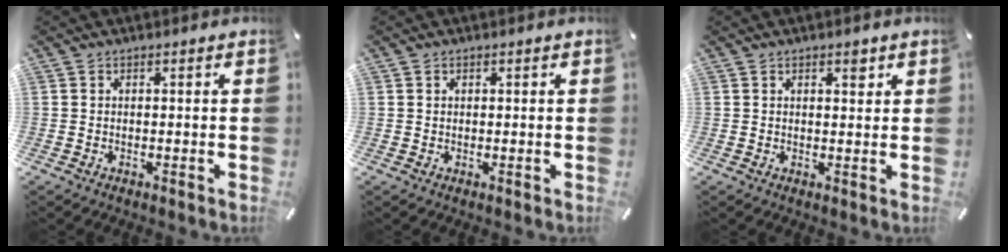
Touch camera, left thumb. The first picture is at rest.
{"total": 0.6, "force": [0.3, 0.6, 0.0], "torque": [0.000, 0.002, 0.006]}
{"total": 2.2, "force": [1.3, 1.2, 1.3], "torque": [-0.011, -0.004, 0.019]}